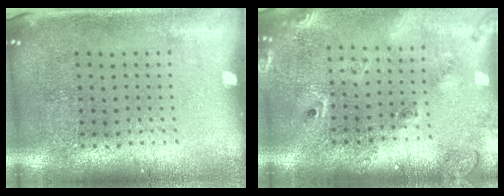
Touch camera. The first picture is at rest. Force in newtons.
{"total": 2.4, "press": 1.7, "slide": 1.6}